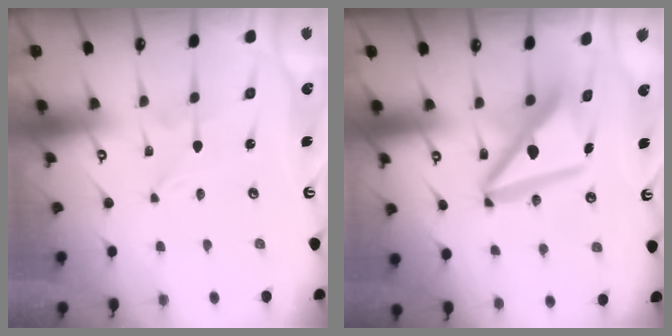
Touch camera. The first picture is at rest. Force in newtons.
{"total": 14.5, "press": 14.4, "slide": 1.5}